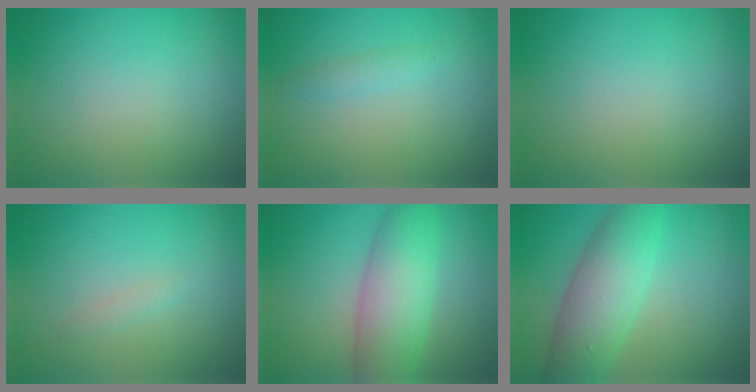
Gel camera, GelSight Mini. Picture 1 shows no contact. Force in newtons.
{"total": 1.0, "press": 1.0, "slide": 0.0}
{"total": 0.0}
{"total": 0.7, "press": 0.7, "slide": 0.0}
{"total": 6.9, "press": 6.9, "slide": 0.2}
{"total": 6.9, "press": 6.9, "slide": 0.1}